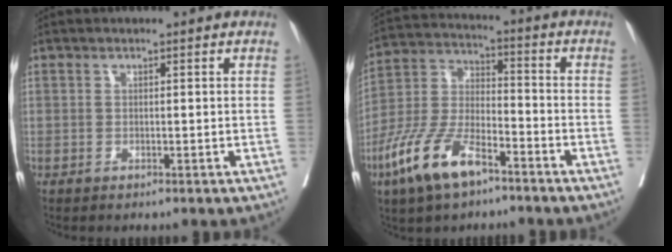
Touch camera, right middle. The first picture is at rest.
{"total": 12.3, "force": [-7.4, 4.4, 8.8], "torque": [-0.196, -0.004, -0.145]}